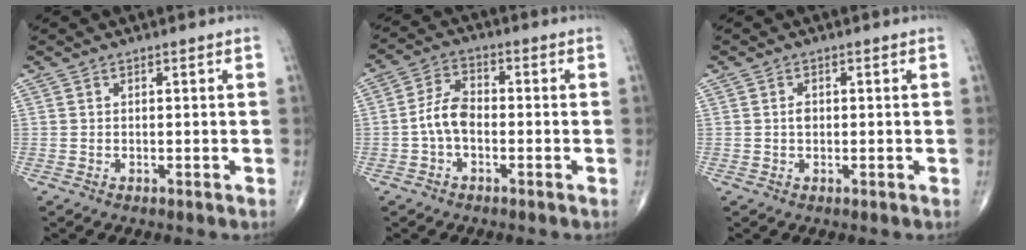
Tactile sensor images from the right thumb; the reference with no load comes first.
{"total": 6.0, "force": [-1.4, 3.6, 4.6], "torque": [-0.085, 0.023, -0.035]}
{"total": 1.3, "force": [0.0, 0.9, 0.9], "torque": [-0.013, 0.002, -0.001]}